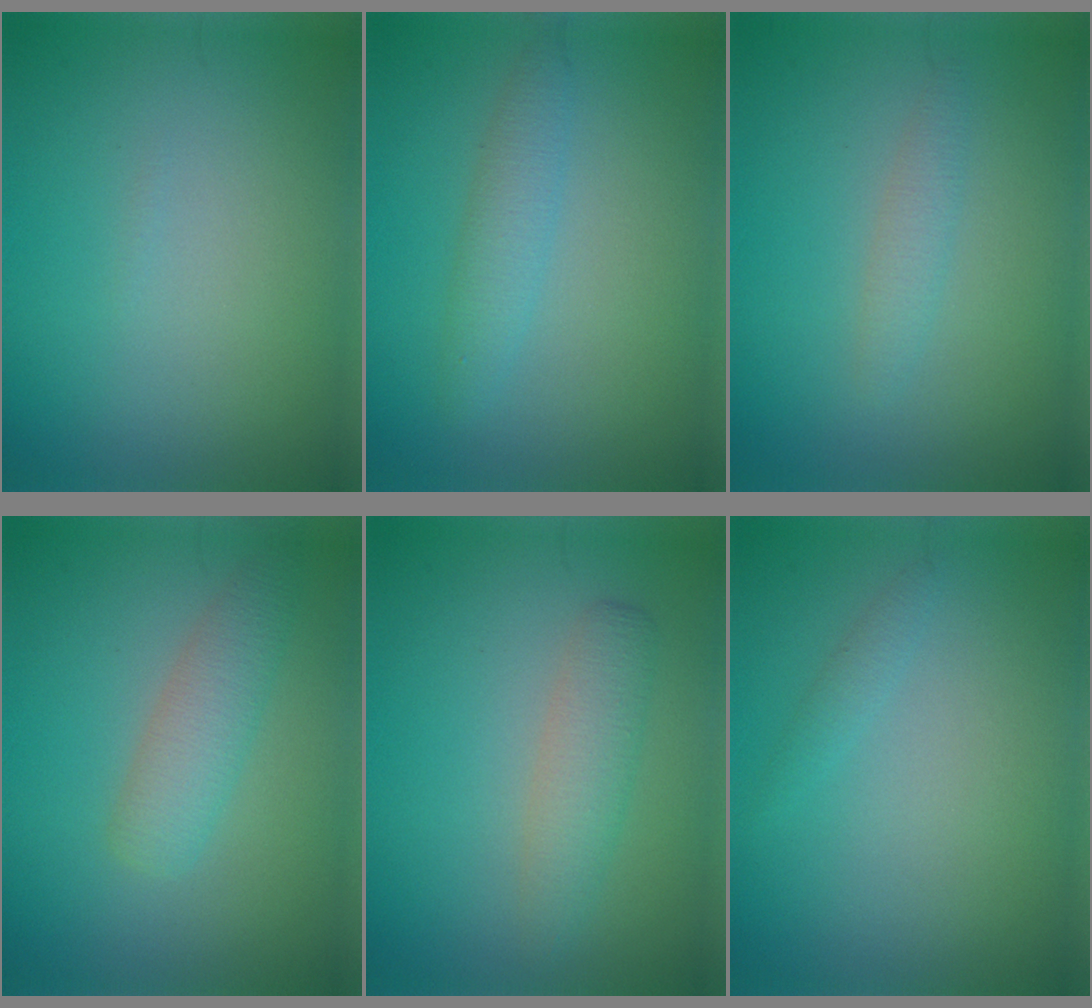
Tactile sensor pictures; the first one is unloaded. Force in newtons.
{"total": 2.2, "press": 2.2, "slide": 0.1}
{"total": 1.4, "press": 1.4, "slide": 0.1}
{"total": 3.0, "press": 3.0, "slide": 0.2}
{"total": 2.6, "press": 2.6, "slide": 0.0}
{"total": 0.8, "press": 0.8, "slide": 0.1}